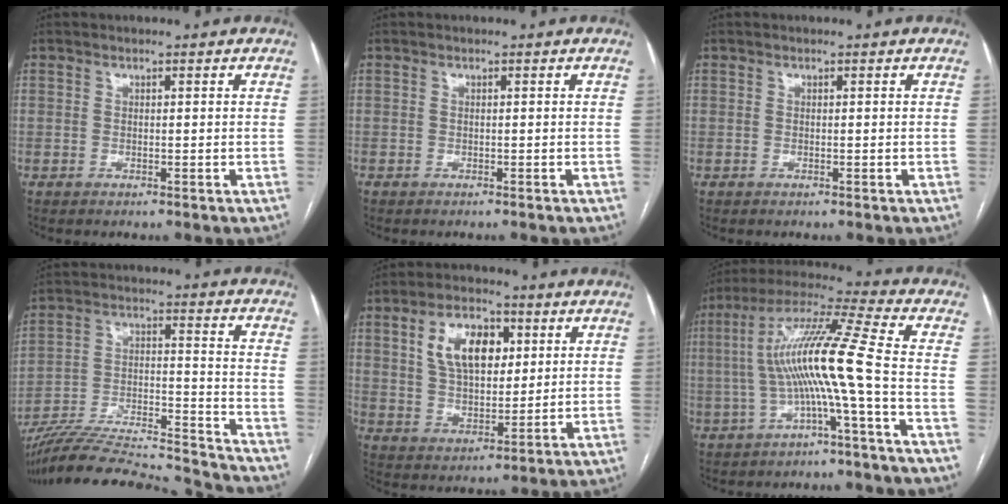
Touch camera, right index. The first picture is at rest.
{"total": 0.6, "force": [-0.6, 0.2, 0.0], "torque": [-0.003, 0.002, -0.012]}
{"total": 0.0}
{"total": 28.0, "force": [-25.9, 2.8, 10.3], "torque": [-0.161, -0.012, -0.387]}
{"total": 10.9, "force": [3.7, 6.0, 8.3], "torque": [-0.157, 0.021, 0.070]}
{"total": 12.6, "force": [-2.0, -1.1, 12.3], "torque": [-0.235, 0.030, -0.043]}